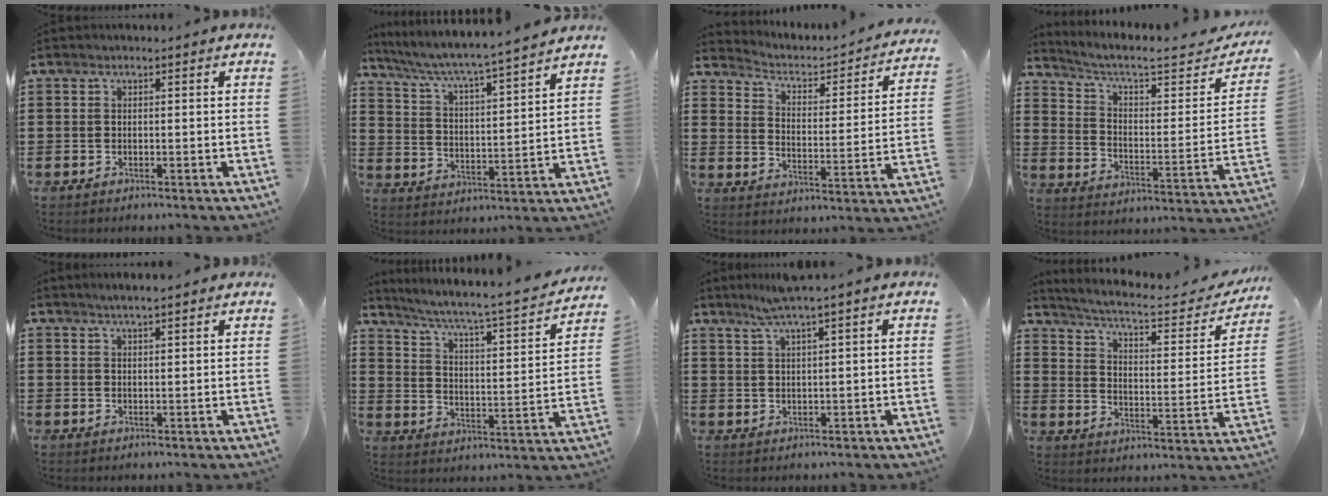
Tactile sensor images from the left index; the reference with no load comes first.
{"total": 5.0, "force": [4.5, -0.6, 2.2], "torque": [-0.064, -0.041, 0.066]}
{"total": 2.2, "force": [1.6, 1.2, 0.9], "torque": [-0.035, -0.017, 0.015]}
{"total": 5.4, "force": [4.2, 1.2, 3.2], "torque": [-0.085, -0.032, 0.064]}
{"total": 2.3, "force": [2.1, 0.1, 0.9], "torque": [-0.022, 0.005, 0.039]}
{"total": 4.8, "force": [3.8, 0.2, 3.1], "torque": [-0.078, -0.037, 0.052]}
{"total": 4.5, "force": [3.5, -0.6, 2.8], "torque": [-0.062, -0.005, 0.061]}
{"total": 5.8, "force": [4.8, 0.8, 3.3], "torque": [-0.087, -0.033, 0.075]}